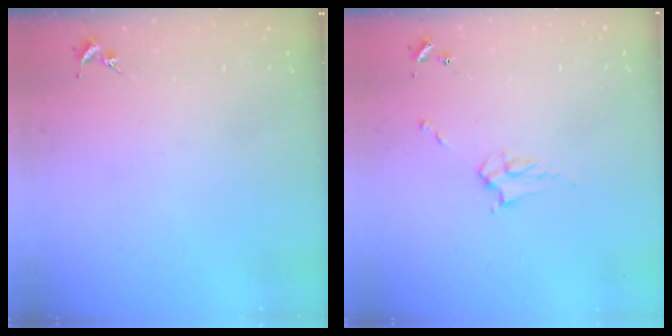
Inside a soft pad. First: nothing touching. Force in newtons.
{"total": 2.9, "press": 2.9, "slide": 0.4}